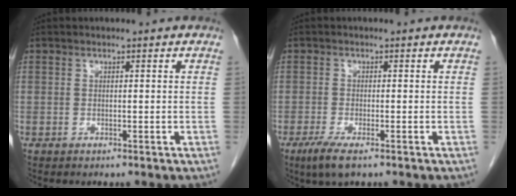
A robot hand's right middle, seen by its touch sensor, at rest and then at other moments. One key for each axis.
{"total": 3.8, "fx": -2.4, "fy": 0.7, "fz": 2.9, "tx": -0.063, "ty": -0.011, "tz": -0.043}